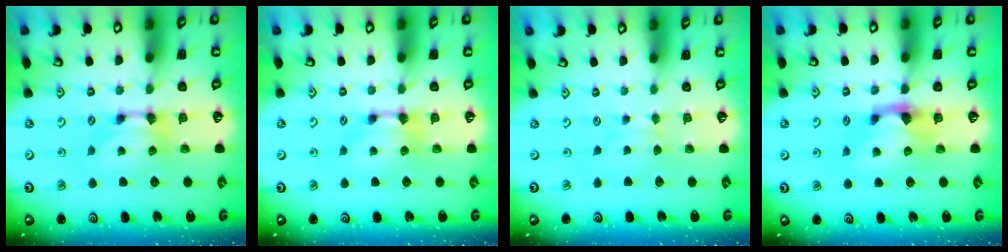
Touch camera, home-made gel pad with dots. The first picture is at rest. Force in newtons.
{"total": 0.0}
{"total": 2.7, "press": 2.7, "slide": 0.4}
{"total": 1.4, "press": 0.9, "slide": 1.0}